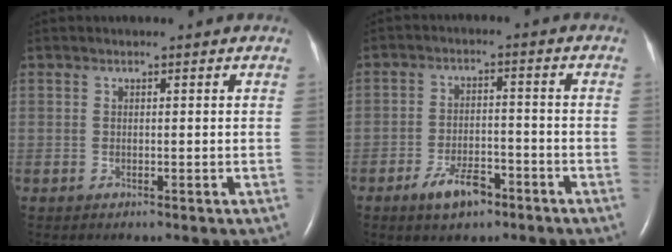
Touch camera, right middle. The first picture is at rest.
{"total": 6.0, "force": [-3.9, 2.5, 3.7], "torque": [-0.072, 0.000, -0.062]}